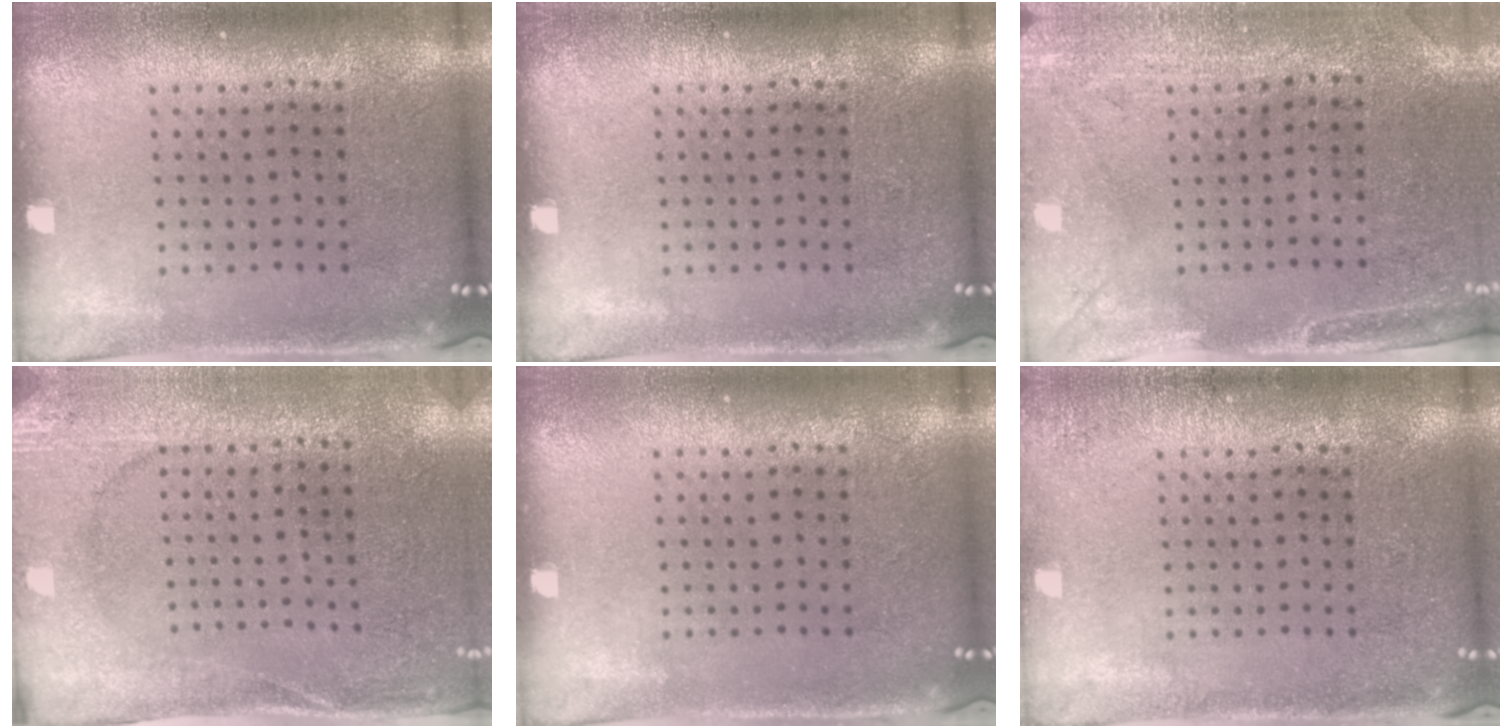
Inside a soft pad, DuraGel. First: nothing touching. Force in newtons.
{"total": 0.0}
{"total": 3.0, "press": 2.4, "slide": 1.8}
{"total": 2.6, "press": 2.4, "slide": 0.9}
{"total": 0.0}
{"total": 1.2, "press": 1.1, "slide": 0.2}